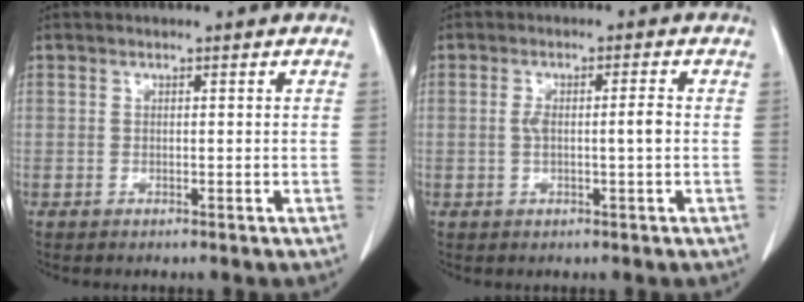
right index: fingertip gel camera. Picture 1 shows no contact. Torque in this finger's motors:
{"motor_torque": [0.07, 0.04, 0.05, 0.03]}